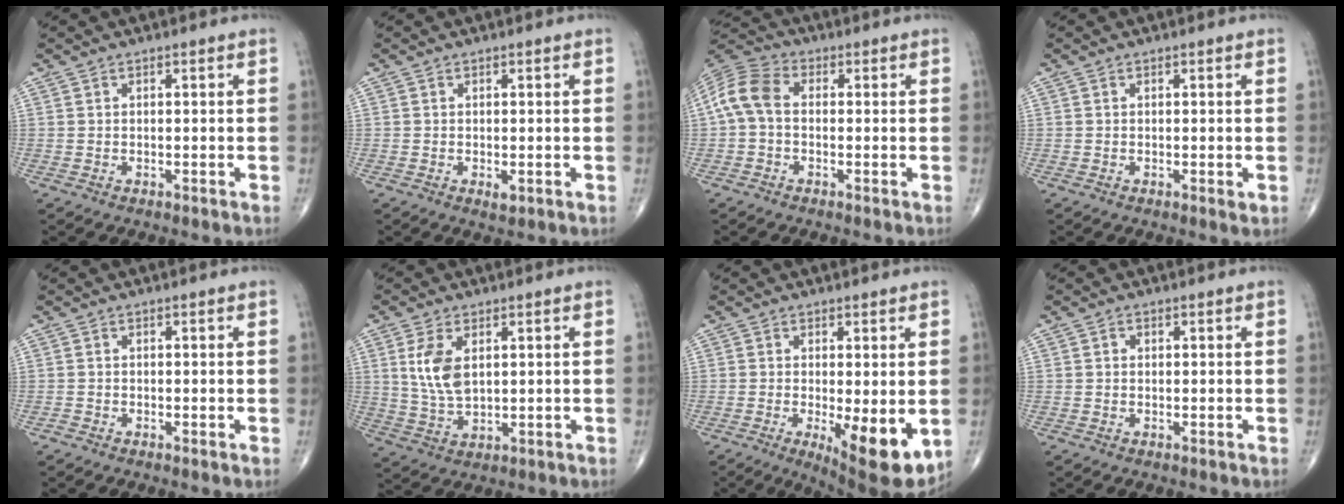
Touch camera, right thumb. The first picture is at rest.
{"total": 1.2, "force": [-0.2, 0.5, 1.0], "torque": [-0.016, -0.004, -0.004]}
{"total": 8.2, "force": [-0.1, 5.5, 6.1], "torque": [-0.123, 0.023, -0.016]}
{"total": 0.8, "force": [-0.1, 0.2, 0.8], "torque": [-0.011, -0.003, -0.003]}
{"total": 0.6, "force": [-0.4, 0.3, 0.4], "torque": [-0.007, -0.002, -0.012]}
{"total": 8.0, "force": [2.2, 4.3, 6.3], "torque": [-0.126, -0.010, 0.051]}
{"total": 11.0, "force": [-2.4, 3.4, 10.1], "torque": [-0.140, -0.025, -0.026]}
{"total": 0.8, "force": [0.1, 0.7, 0.3], "torque": [-0.003, 0.001, 0.000]}